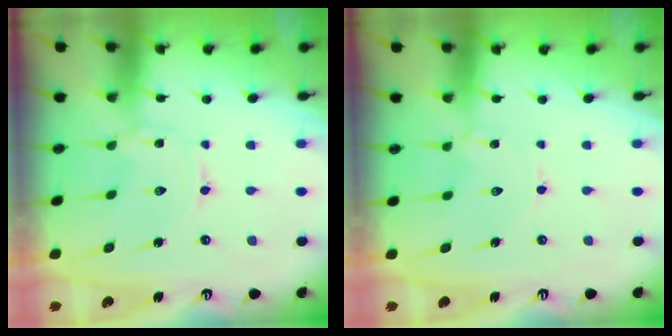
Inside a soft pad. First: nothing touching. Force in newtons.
{"total": 1.2, "press": 1.2, "slide": 0.2}